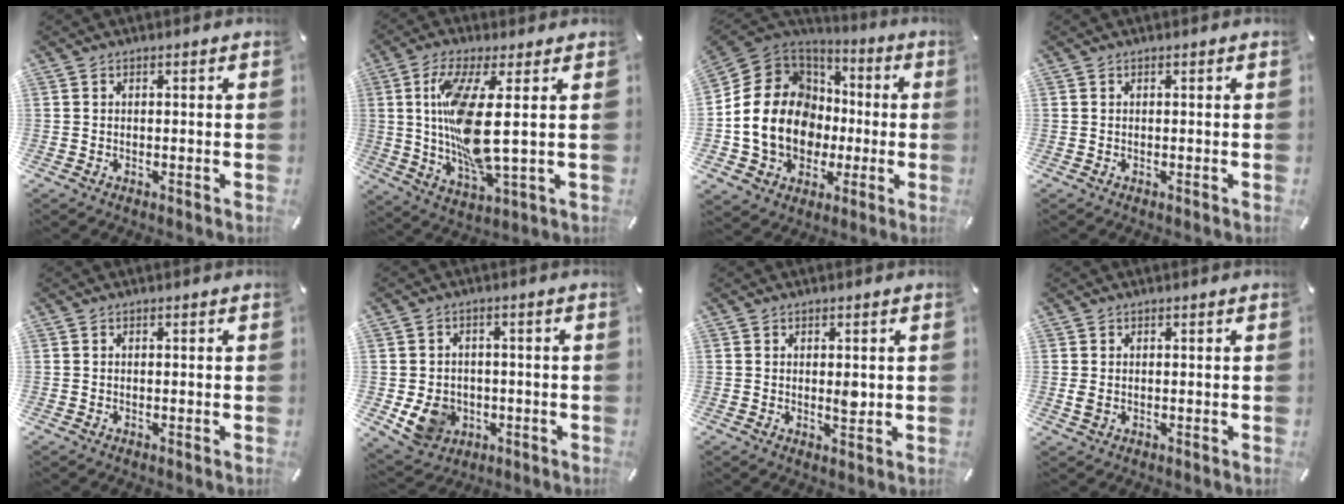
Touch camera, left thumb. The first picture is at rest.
{"total": 15.3, "force": [1.9, 3.8, 14.7], "torque": [-0.303, -0.024, 0.025]}
{"total": 17.9, "force": [-2.3, 15.0, 9.5], "torque": [-0.210, 0.004, -0.034]}
{"total": 0.0}
{"total": 0.0}
{"total": 8.6, "force": [-2.0, 7.5, 3.6], "torque": [-0.083, 0.011, -0.034]}
{"total": 2.6, "force": [0.3, 1.3, 2.3], "torque": [-0.029, -0.006, 0.003]}
{"total": 1.5, "force": [0.0, 1.1, 1.1], "torque": [-0.015, -0.003, -0.001]}